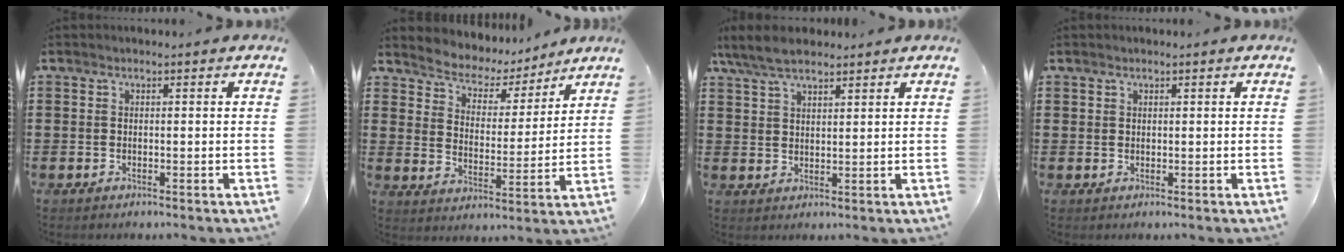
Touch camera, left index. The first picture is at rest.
{"total": 4.7, "force": [4.4, 1.4, 0.1], "torque": [-0.032, -0.033, 0.073]}
{"total": 5.9, "force": [4.7, 1.9, 3.0], "torque": [-0.071, 0.000, 0.087]}
{"total": 0.7, "force": [0.6, 0.5, 0.0], "torque": [-0.004, 0.001, 0.012]}